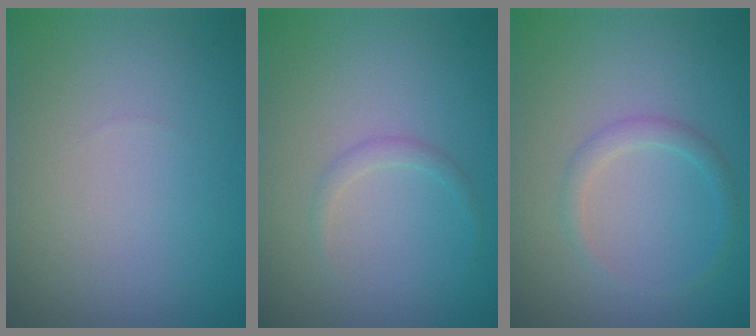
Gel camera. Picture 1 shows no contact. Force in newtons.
{"total": 0.9, "press": 0.9, "slide": 0.1}
{"total": 1.5, "press": 1.5, "slide": 0.1}